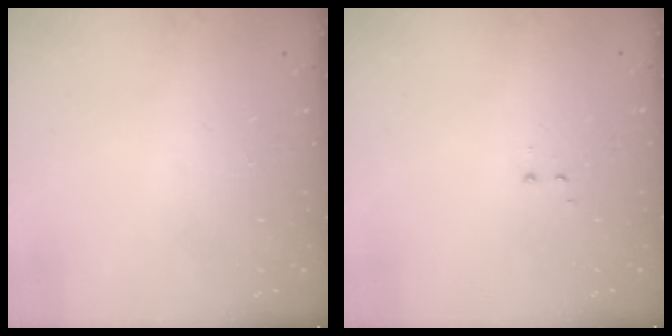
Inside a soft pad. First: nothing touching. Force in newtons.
{"total": 1.2, "press": 1.1, "slide": 0.5}